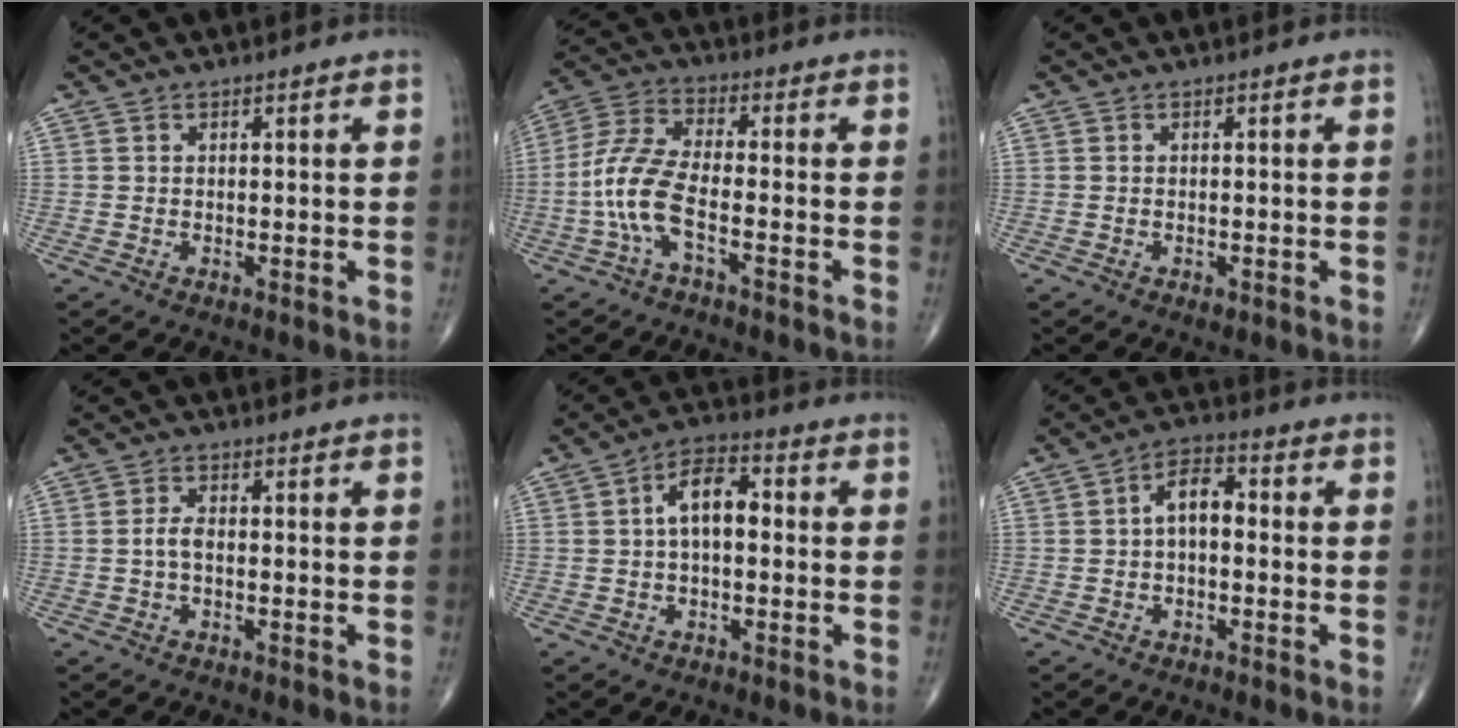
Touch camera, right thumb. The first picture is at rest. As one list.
[{"total": 9.3, "force": [-3.2, 3.1, 8.2], "torque": [-0.195, 0.034, -0.069]}, {"total": 0.8, "force": [-0.4, 0.4, 0.5], "torque": [-0.010, 0.001, -0.004]}, {"total": 2.1, "force": [-0.5, 1.0, 1.8], "torque": [-0.037, 0.005, -0.011]}, {"total": 7.5, "force": [0.4, 4.0, 6.3], "torque": [-0.099, 0.028, -0.004]}, {"total": 6.0, "force": [-0.2, 3.4, 4.9], "torque": [-0.070, 0.026, -0.015]}]